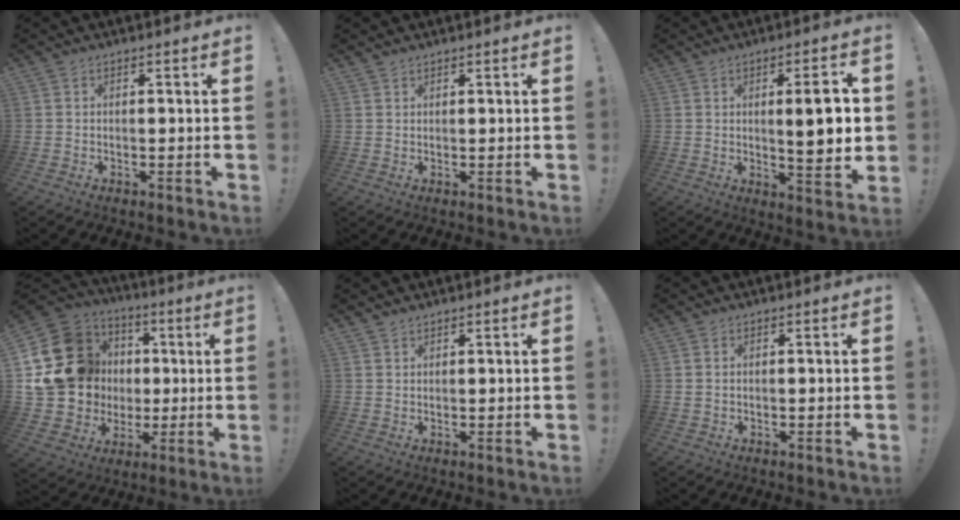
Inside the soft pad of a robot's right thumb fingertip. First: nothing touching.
{"total": 1.1, "force": [1.1, 0.4, 0.2], "torque": [0.000, -0.003, 0.021]}
{"total": 11.2, "force": [1.0, 2.7, 10.8], "torque": [-0.148, -0.008, 0.009]}
{"total": 21.4, "force": [2.7, 18.8, 9.9], "torque": [-0.171, -0.004, 0.099]}
{"total": 1.4, "force": [1.3, 0.4, 0.2], "torque": [0.000, -0.007, 0.026]}
{"total": 0.6, "force": [0.6, 0.2, 0.2], "torque": [-0.007, 0.002, 0.011]}